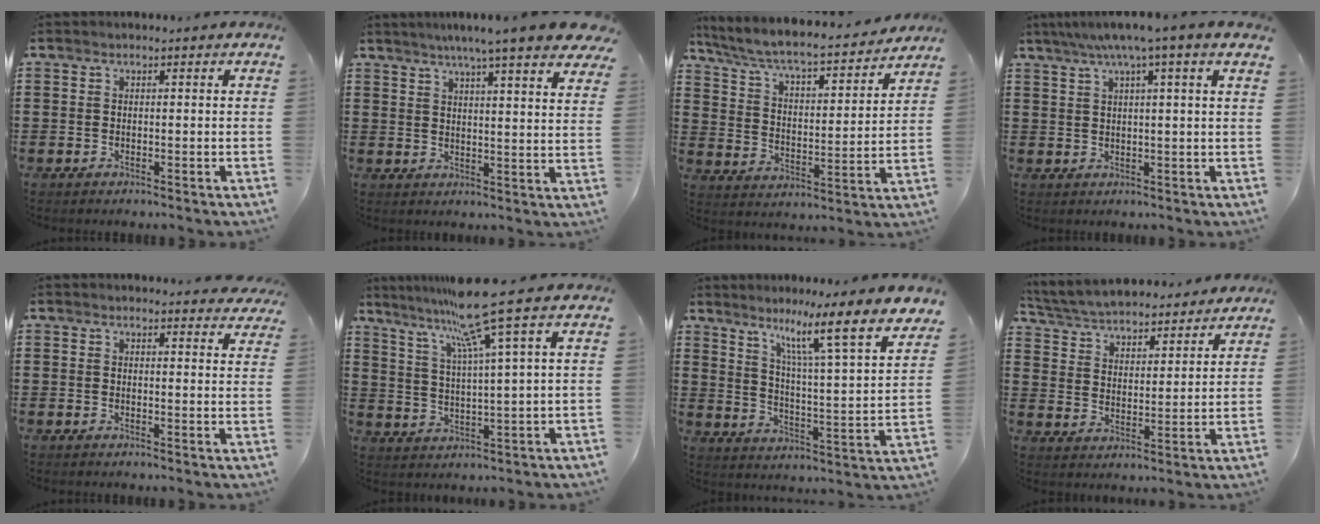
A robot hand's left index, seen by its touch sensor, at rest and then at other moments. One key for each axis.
{"total": 6.1, "fx": 5.1, "fy": -0.8, "fz": 3.1, "tx": -0.080, "ty": -0.024, "tz": 0.085}
{"total": 5.7, "fx": 5.2, "fy": 0.3, "fz": 2.3, "tx": -0.070, "ty": -0.043, "tz": 0.079}
{"total": 4.9, "fx": 3.0, "fy": -0.7, "fz": 3.8, "tx": -0.082, "ty": -0.003, "tz": 0.048}
{"total": 1.9, "fx": 1.8, "fy": 0.2, "fz": 0.3, "tx": -0.002, "ty": -0.004, "tz": 0.034}
{"total": 11.6, "fx": 7.4, "fy": -1.2, "fz": 8.9, "tx": -0.183, "ty": -0.028, "tz": 0.115}
{"total": 9.6, "fx": 7.3, "fy": -0.6, "fz": 6.2, "tx": -0.115, "ty": -0.065, "tz": 0.104}
{"total": 5.1, "fx": 5.0, "fy": 0.4, "fz": 0.8, "tx": -0.042, "ty": -0.031, "tz": 0.084}